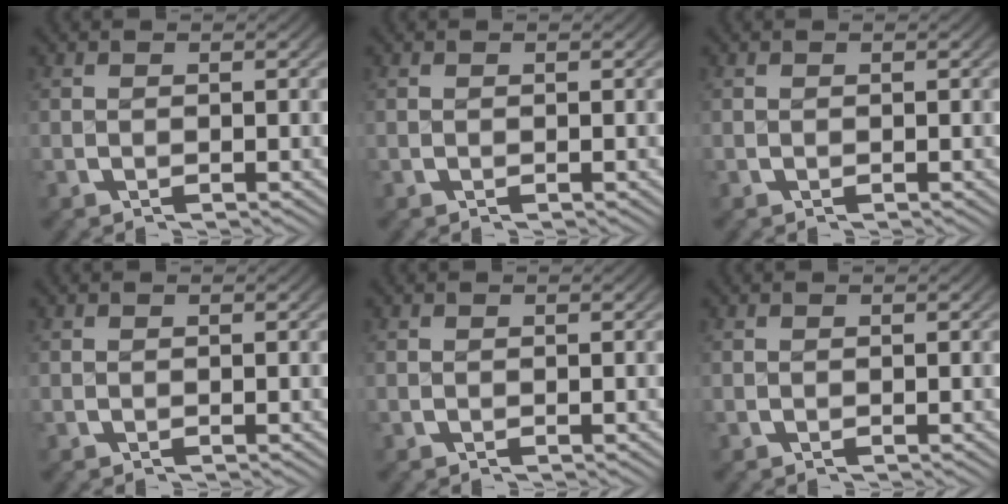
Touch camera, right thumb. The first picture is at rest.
{"total": 0.0}
{"total": 0.0}
{"total": 0.0}
{"total": 0.0}
{"total": 0.0}